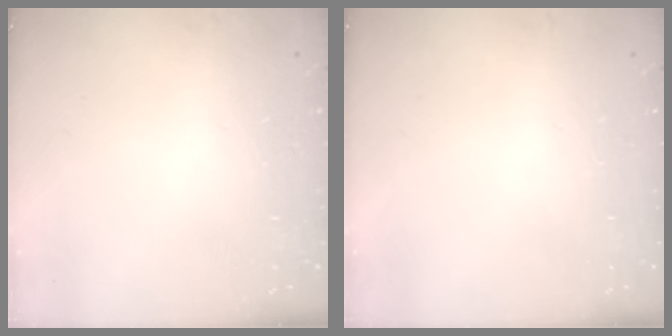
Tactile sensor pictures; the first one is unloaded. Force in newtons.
{"total": 0.0}